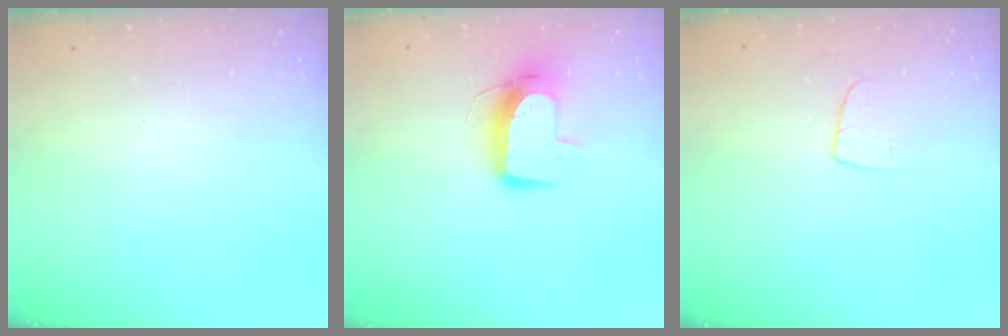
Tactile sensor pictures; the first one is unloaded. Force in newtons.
{"total": 11.1, "press": 11.0, "slide": 1.2}
{"total": 4.9, "press": 4.9, "slide": 0.4}